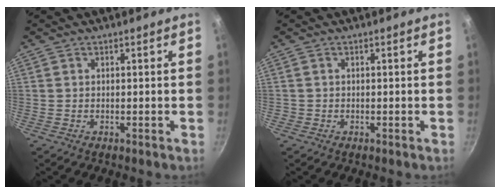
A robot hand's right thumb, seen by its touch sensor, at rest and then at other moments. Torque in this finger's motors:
{"motor_torque": [0.15, 0.01, 0.03, 0.46, 0.02]}